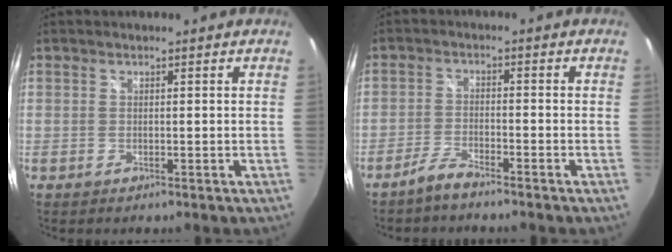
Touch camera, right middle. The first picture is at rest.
{"total": 3.5, "force": [-3.1, 0.3, 1.6], "torque": [-0.050, 0.002, -0.062]}